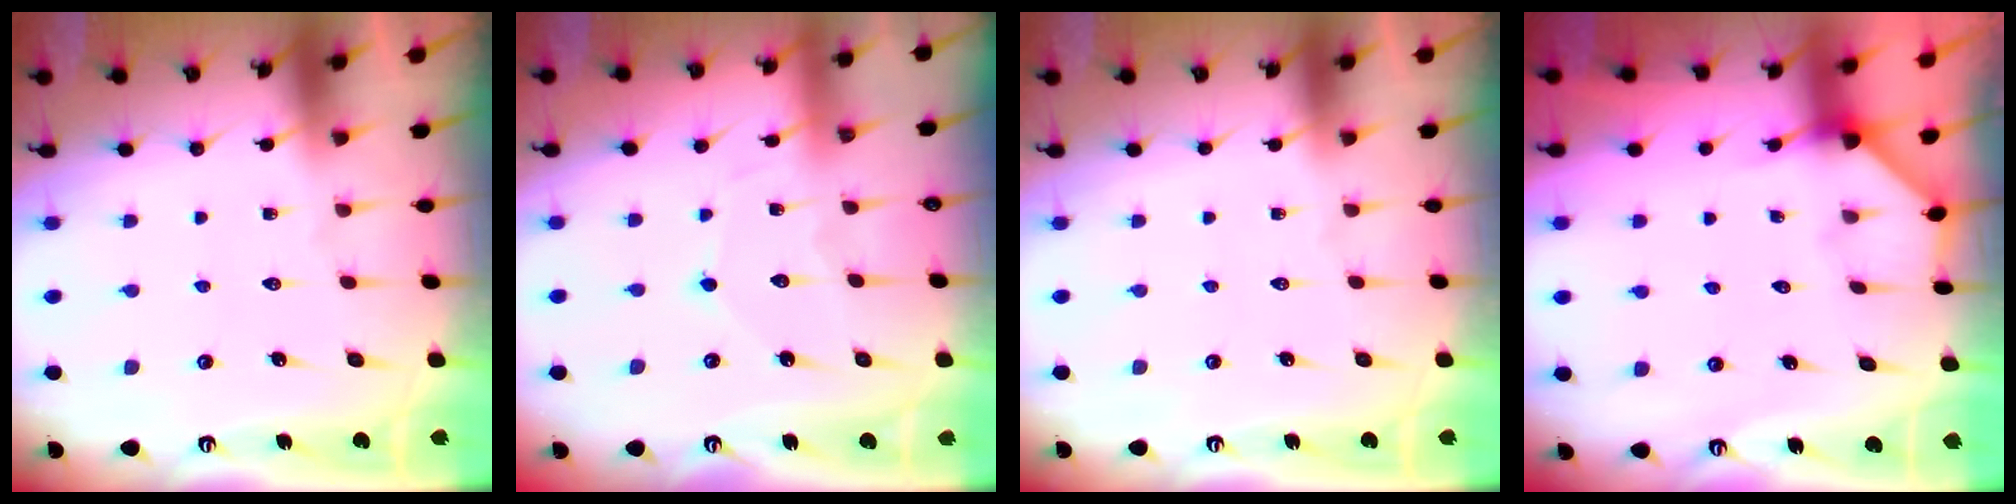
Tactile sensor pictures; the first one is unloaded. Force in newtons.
{"total": 4.3, "press": 4.2, "slide": 0.2}
{"total": 0.0}
{"total": 2.5, "press": 2.5, "slide": 0.4}